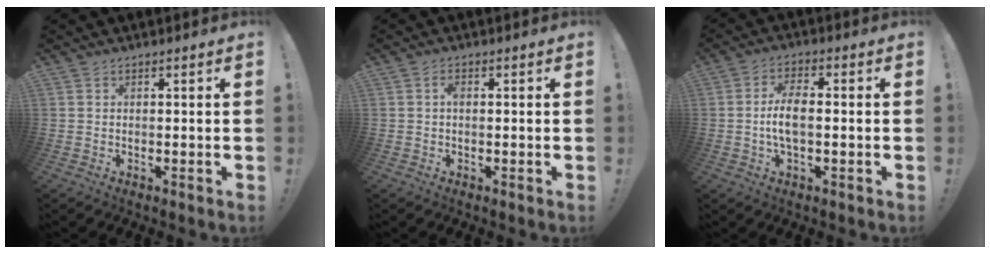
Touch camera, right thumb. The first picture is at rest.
{"total": 1.3, "force": [0.0, 0.8, 1.1], "torque": [-0.029, 0.007, 0.000]}
{"total": 7.0, "force": [-0.9, 2.8, 6.3], "torque": [-0.126, 0.001, -0.018]}